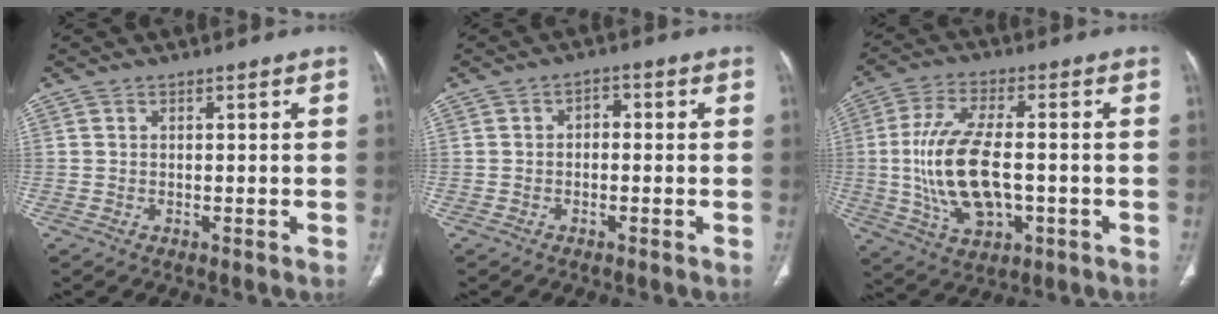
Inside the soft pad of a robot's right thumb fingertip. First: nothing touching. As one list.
[{"total": 2.4, "force": [-0.2, 1.7, 1.7], "torque": [-0.014, 0.011, -0.011]}, {"total": 14.2, "force": [-1.1, 6.9, 12.3], "torque": [-0.250, 0.005, -0.015]}]